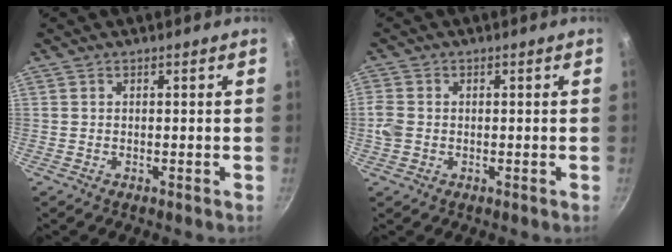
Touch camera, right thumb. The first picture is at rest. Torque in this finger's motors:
{"motor_torque": [-0.39, 0.25, 0.31, 0.49, 0.05]}